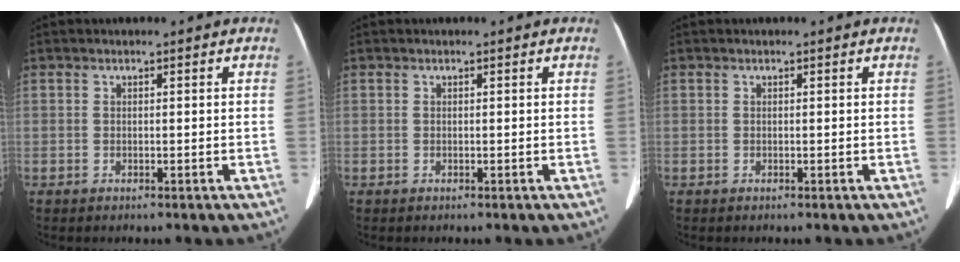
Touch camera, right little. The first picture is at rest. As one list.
[{"total": 0.0}, {"total": 0.0}]